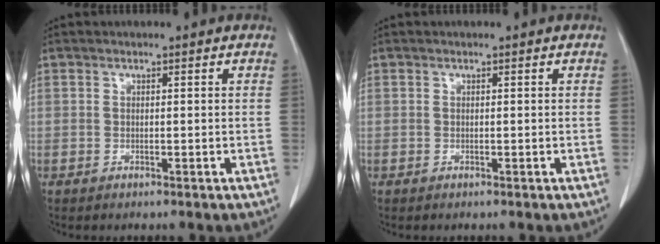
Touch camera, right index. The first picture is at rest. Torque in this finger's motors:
{"motor_torque": [0.00, 0.00, 0.00, 0.00]}